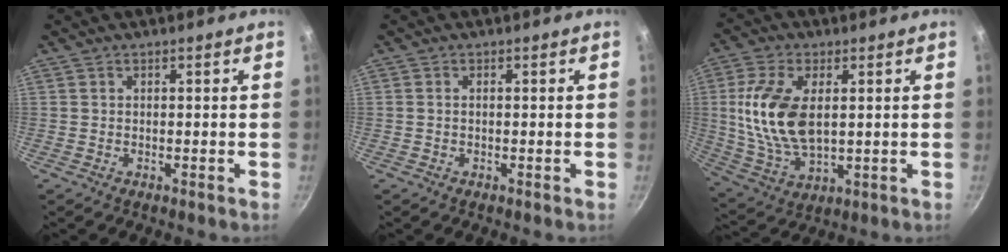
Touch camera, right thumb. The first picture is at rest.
{"total": 0.6, "force": [-0.1, 0.3, 0.5], "torque": [-0.012, 0.004, -0.002]}
{"total": 15.1, "force": [2.3, 8.3, 12.4], "torque": [-0.238, -0.009, 0.051]}